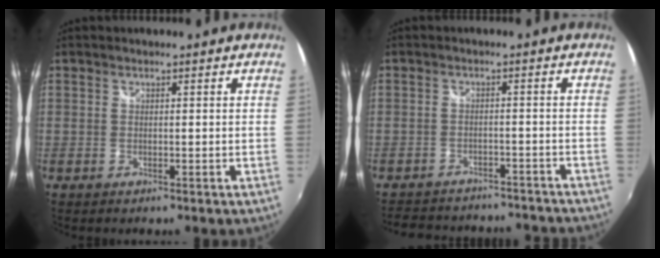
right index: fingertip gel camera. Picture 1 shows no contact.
{"total": 16.6, "force": [-14.6, 5.6, 5.5], "torque": [-0.121, 0.021, -0.185]}